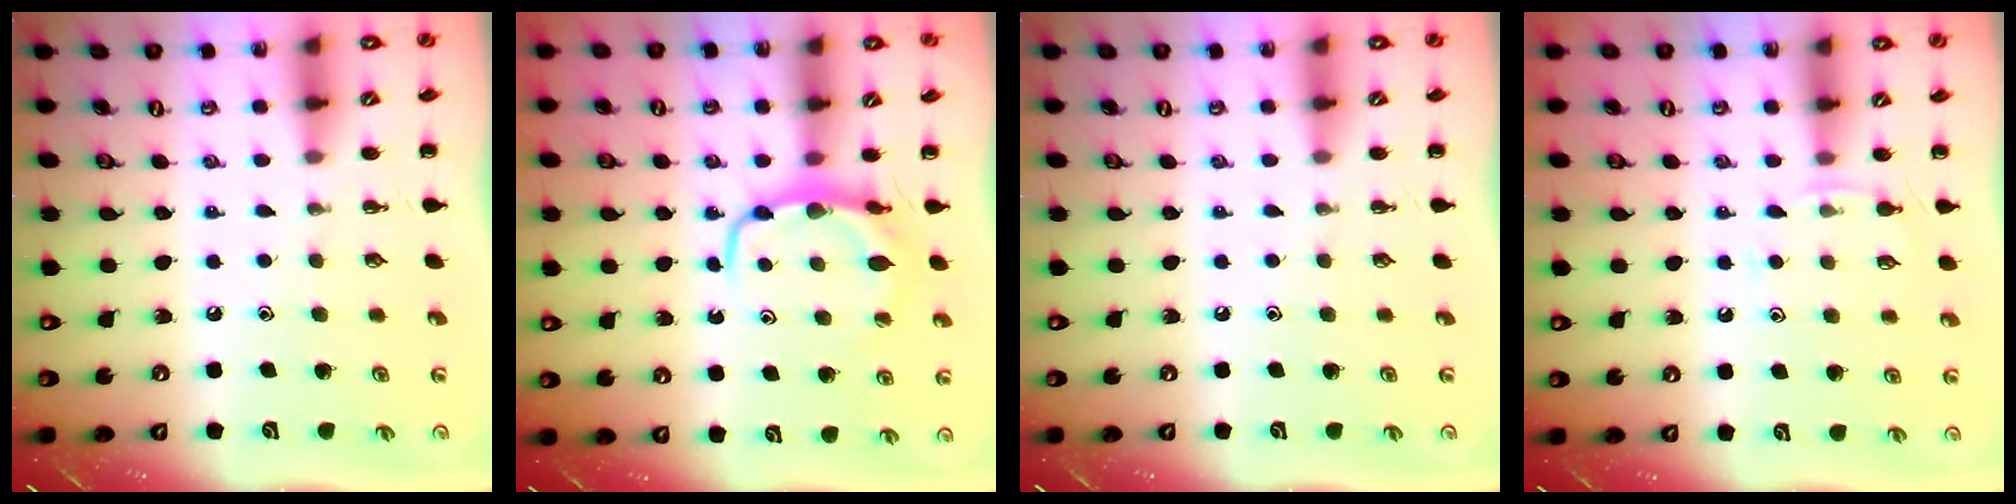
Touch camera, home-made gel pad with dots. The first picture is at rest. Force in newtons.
{"total": 6.6, "press": 6.5, "slide": 0.8}
{"total": 0.0}
{"total": 6.1, "press": 5.9, "slide": 1.7}